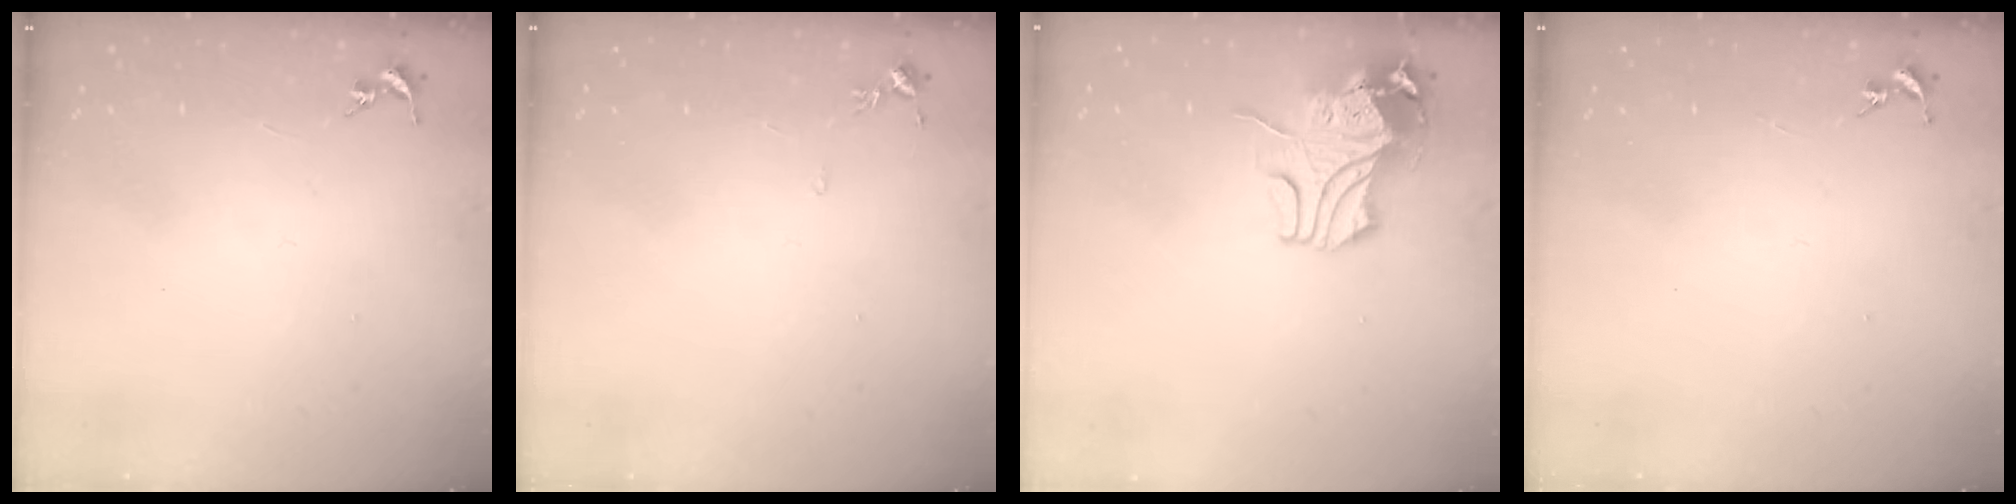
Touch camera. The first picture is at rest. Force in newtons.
{"total": 4.3, "press": 4.2, "slide": 0.6}
{"total": 11.3, "press": 11.2, "slide": 1.6}
{"total": 0.0}